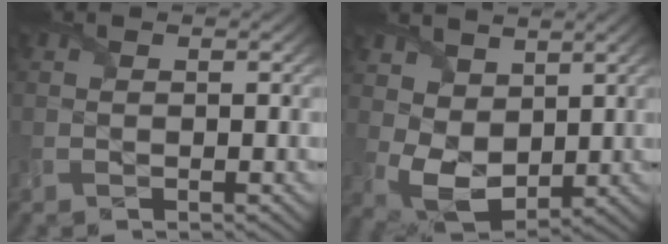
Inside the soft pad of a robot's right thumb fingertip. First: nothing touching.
{"total": 7.1, "force": [2.4, 5.1, 4.3], "torque": [-0.113, -0.015, 0.046]}